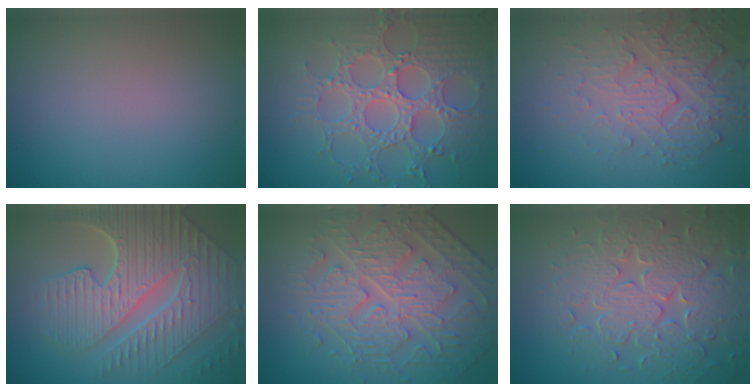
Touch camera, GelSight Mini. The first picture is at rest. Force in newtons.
{"total": 6.9, "press": 5.8, "slide": 3.7}
{"total": 5.4, "press": 3.7, "slide": 4.0}
{"total": 10.1, "press": 6.9, "slide": 7.4}
{"total": 5.5, "press": 5.2, "slide": 1.8}
{"total": 7.7, "press": 6.1, "slide": 4.7}